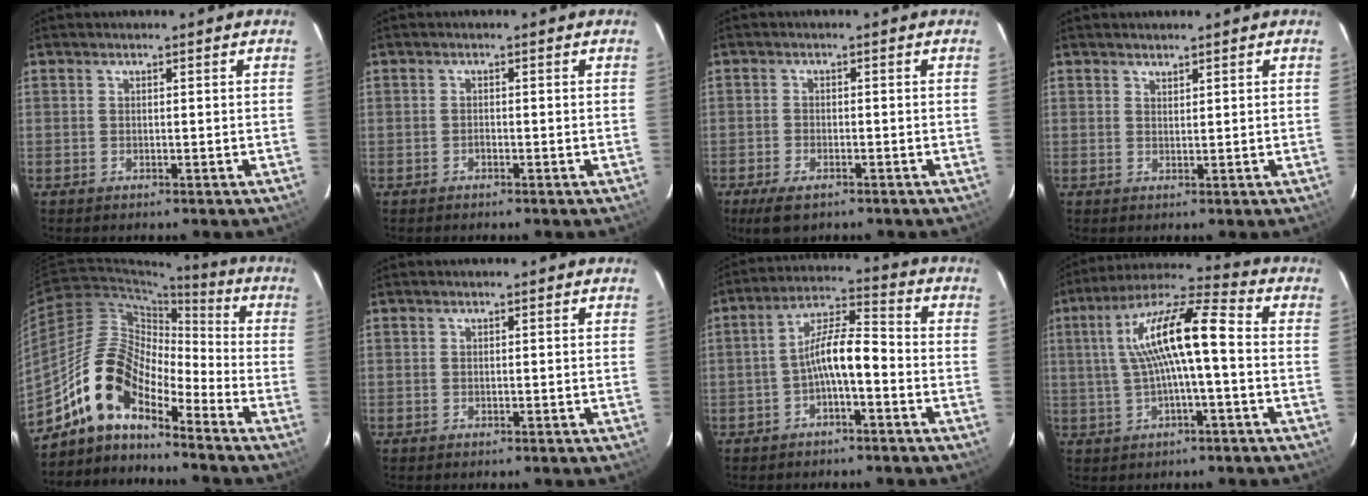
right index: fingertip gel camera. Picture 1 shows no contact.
{"total": 0.6, "force": [-0.4, 0.3, 0.2], "torque": [-0.002, 0.002, -0.009]}
{"total": 5.0, "force": [-3.4, 2.2, 2.9], "torque": [-0.076, -0.014, -0.061]}
{"total": 1.0, "force": [1.0, 0.3, 0.2], "torque": [-0.004, 0.000, 0.018]}
{"total": 12.9, "force": [-9.7, 4.7, 7.0], "torque": [-0.123, 0.017, -0.199]}
{"total": 0.0}
{"total": 7.4, "force": [-2.8, 1.9, 6.6], "torque": [-0.134, 0.021, -0.049]}
{"total": 13.5, "force": [0.6, 2.2, 13.3], "torque": [-0.245, 0.027, 0.011]}